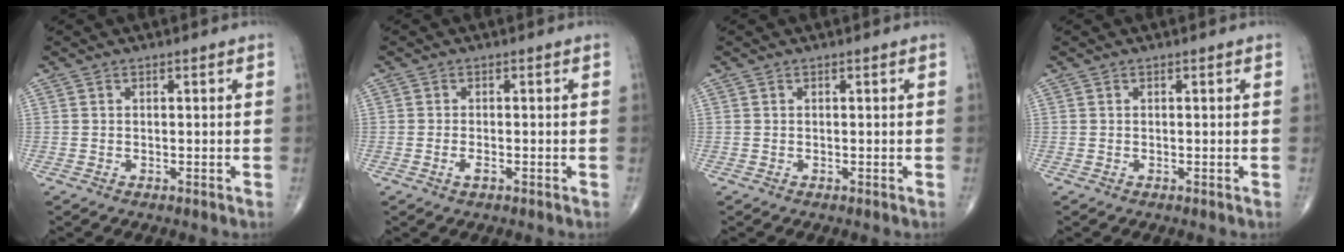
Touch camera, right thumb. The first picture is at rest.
{"total": 1.6, "force": [-0.7, 0.7, 1.2], "torque": [-0.025, 0.001, -0.014]}
{"total": 0.0}
{"total": 0.0}